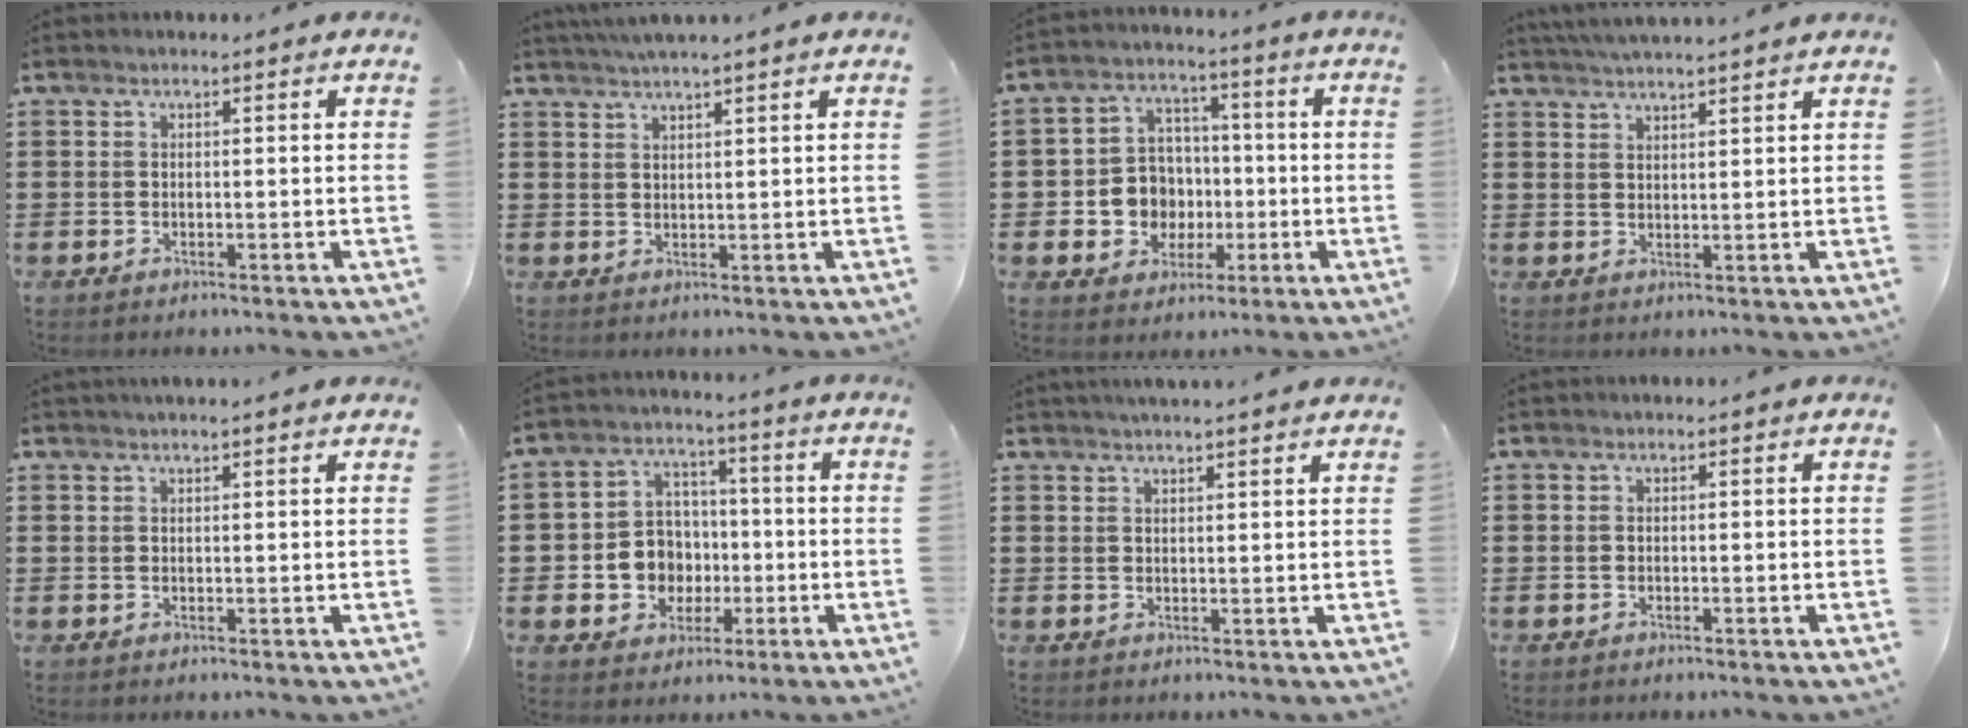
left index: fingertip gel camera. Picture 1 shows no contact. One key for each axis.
{"total": 1.9, "fx": 1.7, "fy": -0.7, "fz": 0.5, "tx": -0.012, "ty": 0.001, "tz": 0.033}
{"total": 7.9, "fx": -0.8, "fy": 7.5, "fz": 2.4, "tx": -0.076, "ty": 0.021, "tz": -0.007}
{"total": 2.6, "fx": 2.5, "fy": -0.9, "fz": 0.1, "tx": -0.007, "ty": -0.007, "tz": 0.046}
{"total": 1.2, "fx": 1.0, "fy": -0.1, "fz": 0.5, "tx": -0.010, "ty": -0.001, "tz": 0.020}
{"total": 7.5, "fx": -1.1, "fy": 7.1, "fz": 2.3, "tx": -0.072, "ty": 0.020, "tz": -0.015}
{"total": 2.0, "fx": 1.9, "fy": -0.3, "fz": 0.5, "tx": -0.014, "ty": -0.002, "tz": 0.037}
{"total": 0.0}